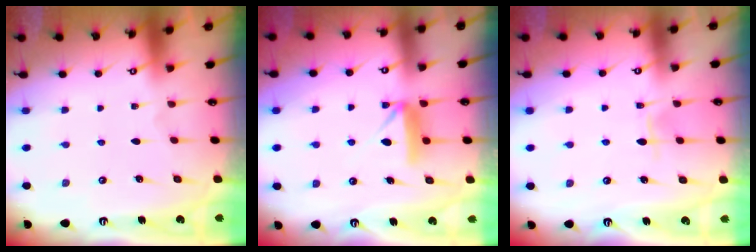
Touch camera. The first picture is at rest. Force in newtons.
{"total": 8.6, "press": 8.6, "slide": 0.6}
{"total": 5.2, "press": 5.1, "slide": 0.8}